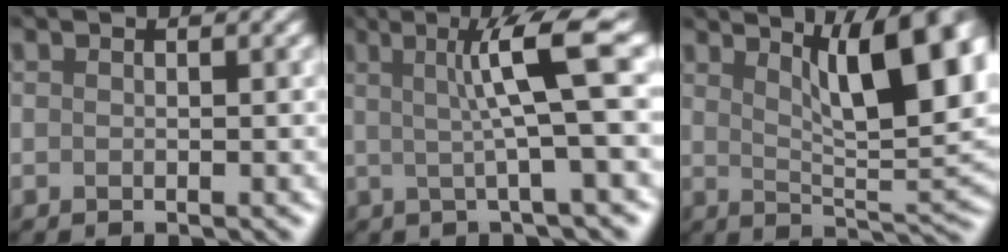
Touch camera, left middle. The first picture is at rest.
{"total": 5.3, "force": [1.0, 0.1, 5.2], "torque": [-0.092, 0.017, 0.024]}
{"total": 9.7, "force": [3.9, 2.2, 8.7], "torque": [-0.103, 0.014, 0.070]}